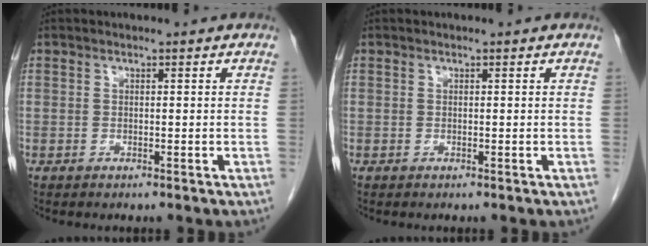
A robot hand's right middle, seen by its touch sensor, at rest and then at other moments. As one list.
[{"total": 0.0}]